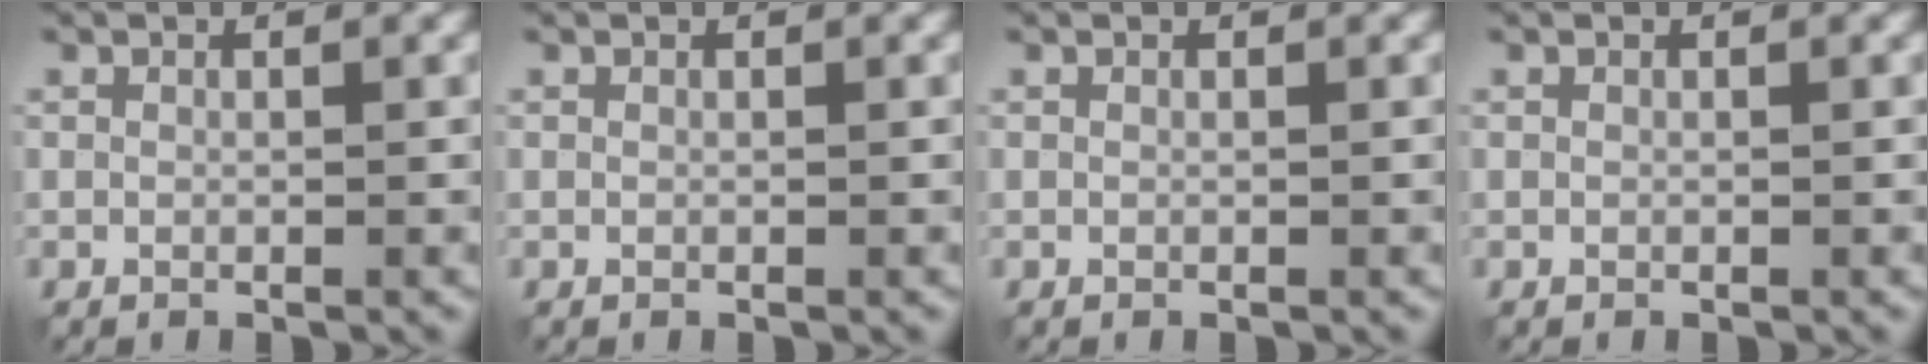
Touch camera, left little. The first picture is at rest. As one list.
[{"total": 0.0}, {"total": 0.0}, {"total": 0.0}]